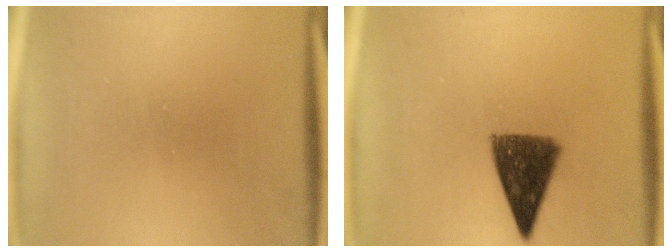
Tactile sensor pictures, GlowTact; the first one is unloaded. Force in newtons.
{"total": 9.8}